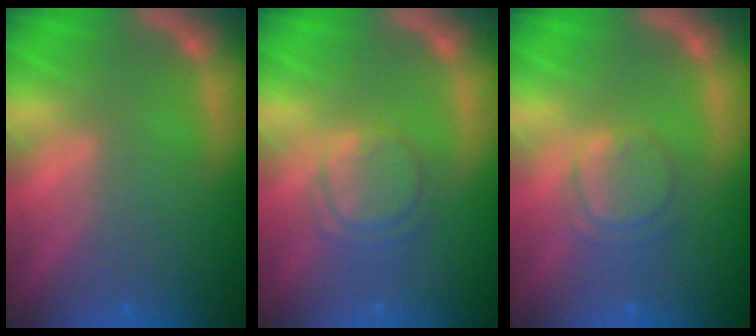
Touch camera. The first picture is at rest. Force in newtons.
{"total": 4.0}
{"total": 3.5}